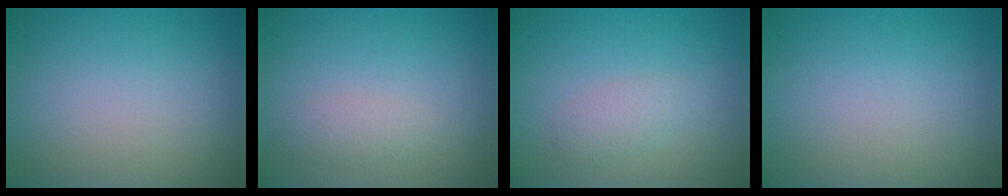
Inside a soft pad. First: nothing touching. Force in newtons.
{"total": 1.5, "press": 1.5, "slide": 0.1}
{"total": 1.8, "press": 1.8, "slide": 0.0}
{"total": 0.0}